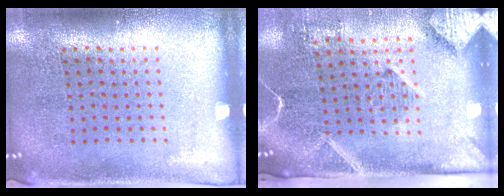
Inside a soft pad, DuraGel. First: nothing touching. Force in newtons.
{"total": 2.8, "press": 2.1, "slide": 1.9}